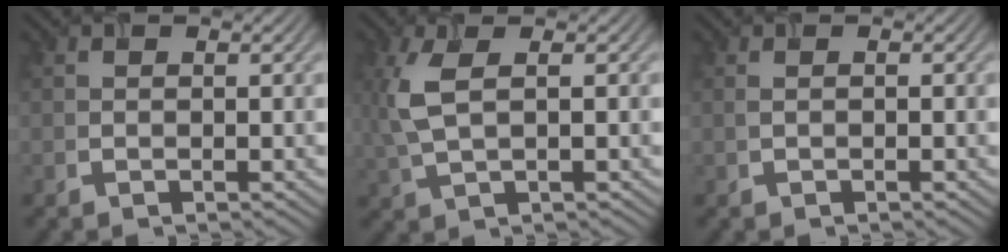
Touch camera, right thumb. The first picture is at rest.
{"total": 5.3, "force": [1.1, 2.1, 4.8], "torque": [-0.129, 0.005, 0.021]}
{"total": 0.6, "force": [0.1, 0.1, 0.5], "torque": [-0.013, 0.002, 0.002]}